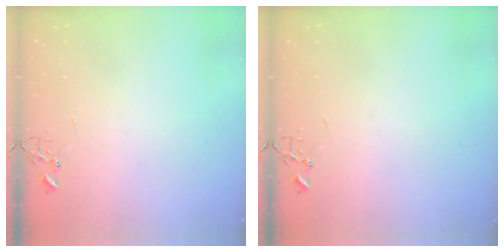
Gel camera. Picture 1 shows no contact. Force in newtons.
{"total": 0.0}